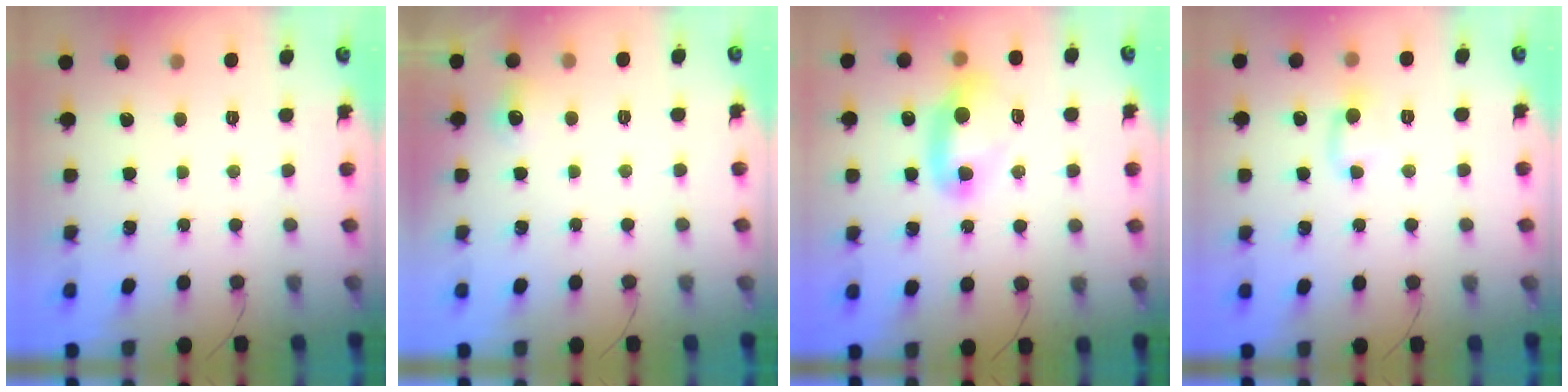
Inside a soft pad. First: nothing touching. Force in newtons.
{"total": 4.6, "press": 4.3, "slide": 1.7}
{"total": 10.6, "press": 10.4, "slide": 2.1}
{"total": 4.3, "press": 4.2, "slide": 0.9}